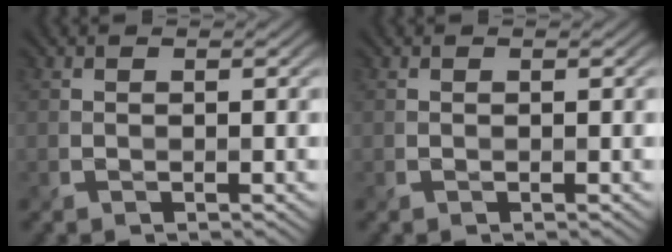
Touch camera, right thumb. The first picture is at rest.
{"total": 0.0}